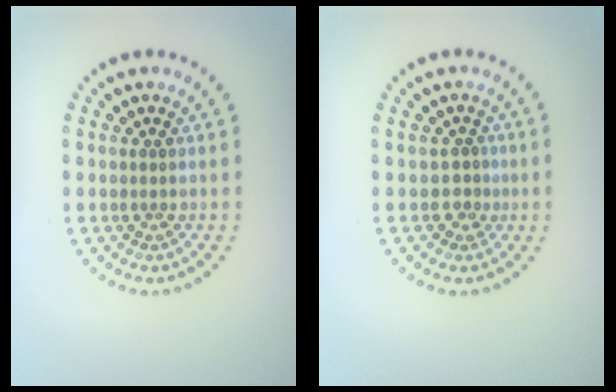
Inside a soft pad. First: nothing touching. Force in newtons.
{"total": 1.6, "press": 1.0, "slide": 1.2}